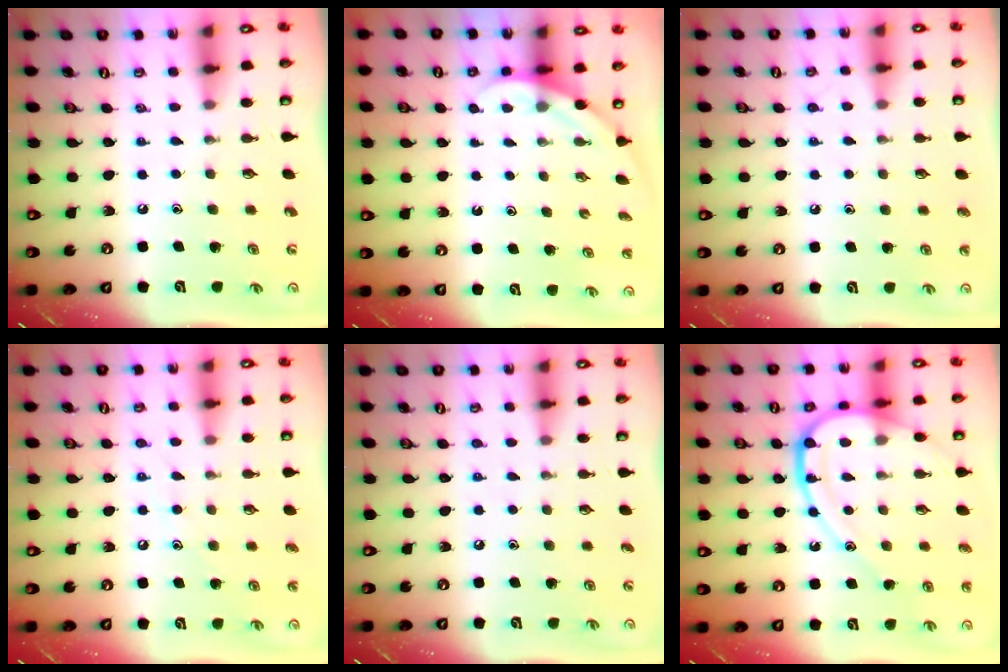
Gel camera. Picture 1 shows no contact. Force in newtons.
{"total": 3.4, "press": 3.4, "slide": 0.1}
{"total": 5.2, "press": 5.2, "slide": 0.4}
{"total": 7.3, "press": 7.2, "slide": 0.7}
{"total": 2.3, "press": 2.3, "slide": 0.3}
{"total": 15.8, "press": 15.8, "slide": 1.5}